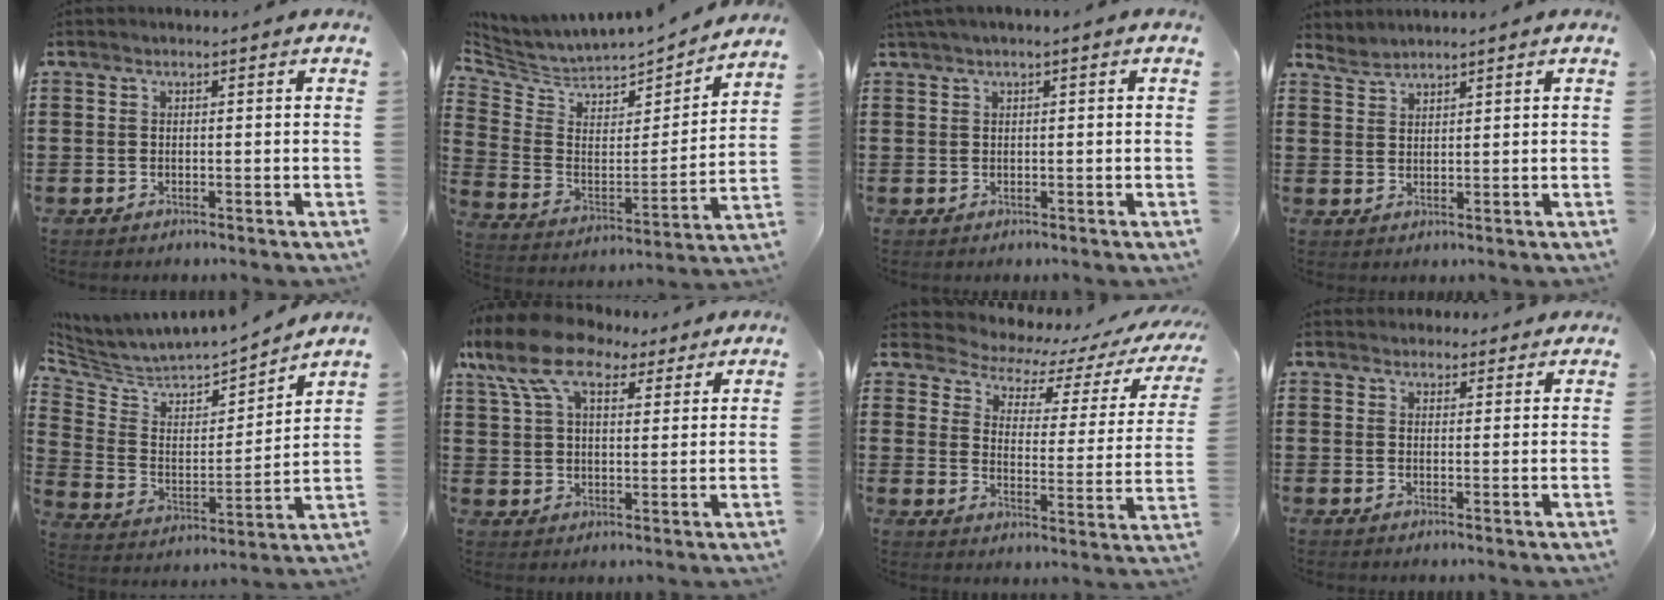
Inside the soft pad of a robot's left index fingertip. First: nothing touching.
{"total": 4.1, "force": [3.7, 1.7, 0.0], "torque": [-0.034, -0.044, 0.058]}
{"total": 0.9, "force": [0.1, 0.0, 0.9], "torque": [-0.015, -0.004, 0.003]}
{"total": 1.8, "force": [1.8, 0.2, 0.0], "torque": [-0.005, 0.000, 0.037]}
{"total": 3.2, "force": [2.8, 1.5, -0.1], "torque": [-0.030, -0.040, 0.040]}
{"total": 11.3, "force": [7.8, 5.3, 6.1], "torque": [-0.150, -0.006, 0.146]}
{"total": 3.6, "force": [3.2, 1.3, 1.1], "torque": [-0.041, -0.032, 0.043]}
{"total": 2.6, "force": [2.4, 0.9, -0.1], "torque": [-0.004, 0.000, 0.047]}